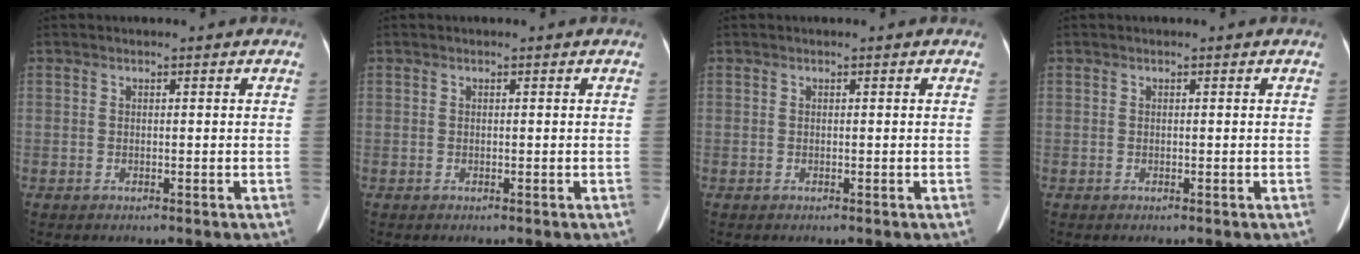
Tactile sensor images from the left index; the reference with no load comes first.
{"total": 0.0}
{"total": 0.0}
{"total": 0.0}